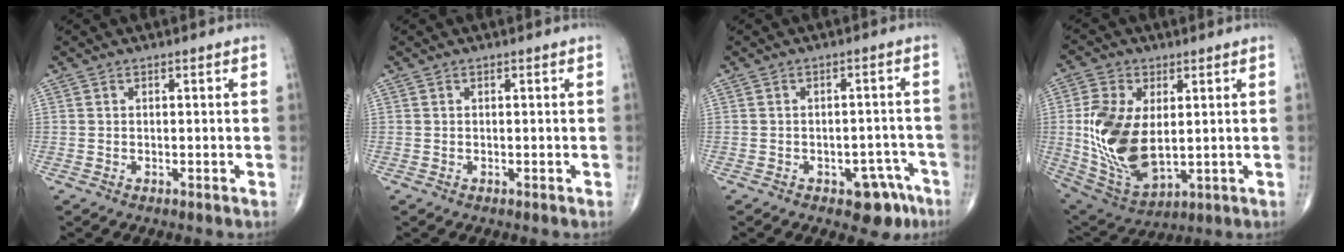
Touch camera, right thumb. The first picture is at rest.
{"total": 0.0}
{"total": 6.4, "force": [-3.7, 3.6, 3.8], "torque": [-0.015, 0.035, -0.042]}
{"total": 16.4, "force": [1.1, 9.5, 13.3], "torque": [-0.260, -0.014, 0.038]}